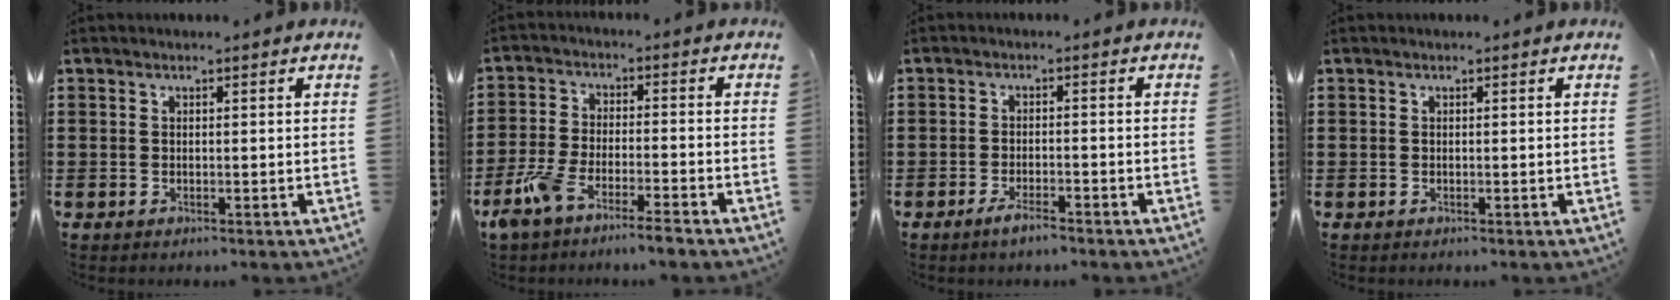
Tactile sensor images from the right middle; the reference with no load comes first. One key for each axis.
{"total": 6.2, "fx": -5.1, "fy": 0.5, "fz": 3.5, "tx": -0.090, "ty": -0.012, "tz": -0.102}
{"total": 2.7, "fx": -2.0, "fy": 0.3, "fz": 1.8, "tx": -0.030, "ty": 0.000, "tz": -0.036}
{"total": 0.0}